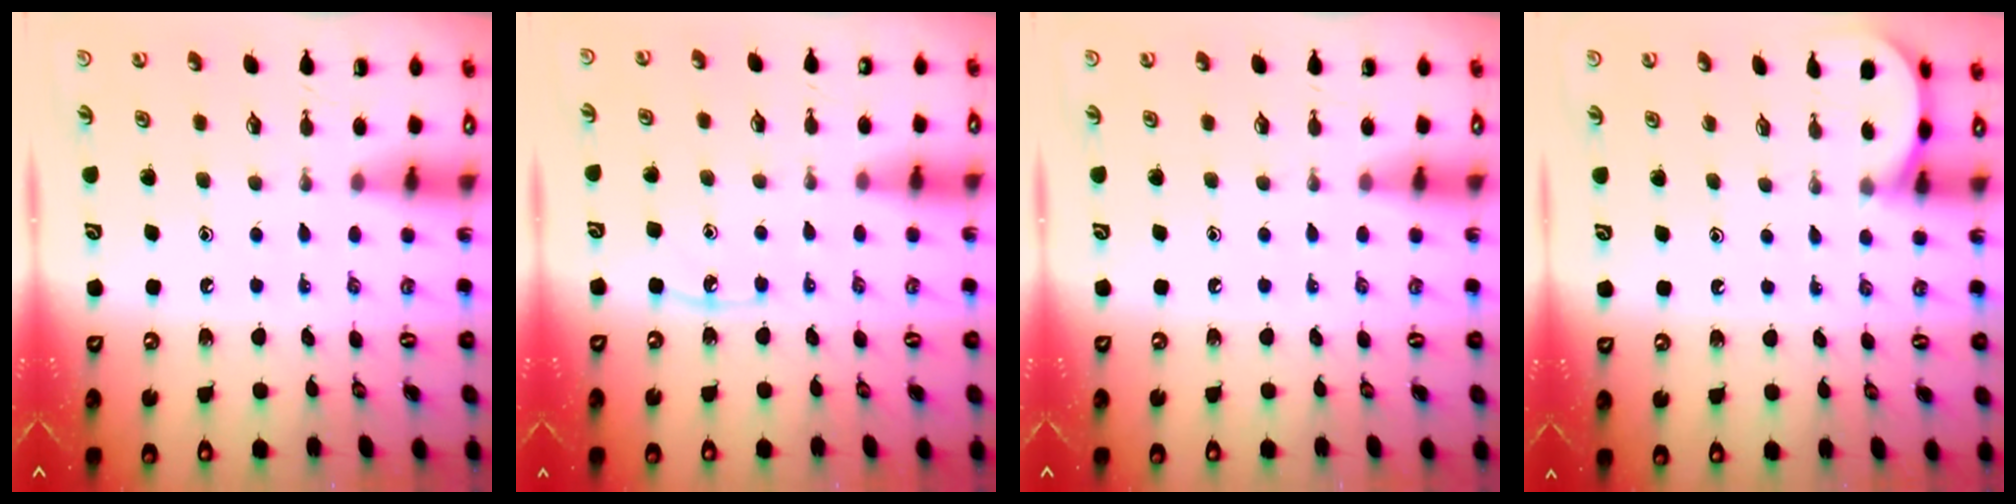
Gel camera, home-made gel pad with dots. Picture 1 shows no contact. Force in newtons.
{"total": 5.1, "press": 5.1, "slide": 0.4}
{"total": 0.0}
{"total": 1.4, "press": 1.4, "slide": 0.1}